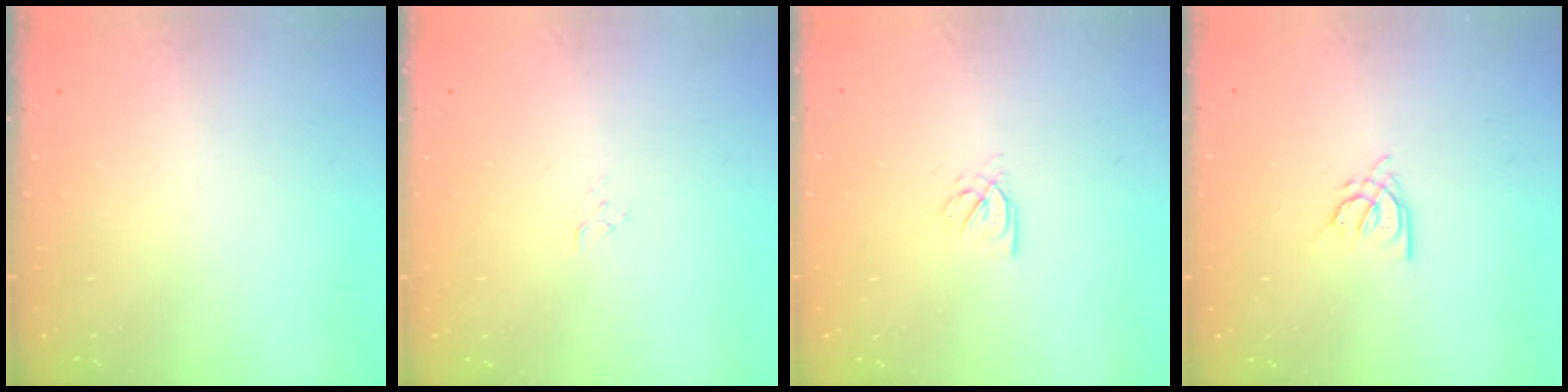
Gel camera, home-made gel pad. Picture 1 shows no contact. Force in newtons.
{"total": 2.9, "press": 2.9, "slide": 0.3}
{"total": 2.2, "press": 2.2, "slide": 0.4}
{"total": 4.5, "press": 4.5, "slide": 0.7}